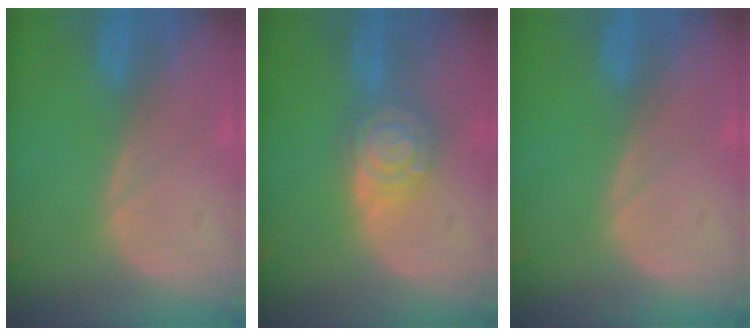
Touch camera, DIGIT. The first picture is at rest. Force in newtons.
{"total": 6.6, "press": 6.5, "slide": 0.5}
{"total": 0.0}